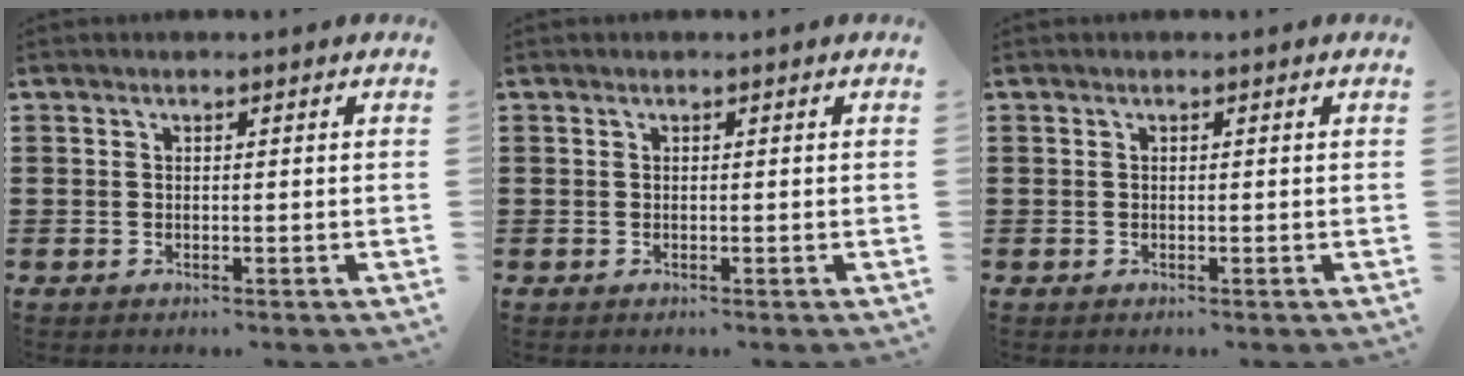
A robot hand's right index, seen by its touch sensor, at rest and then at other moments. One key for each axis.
{"total": 0.0}
{"total": 0.0}